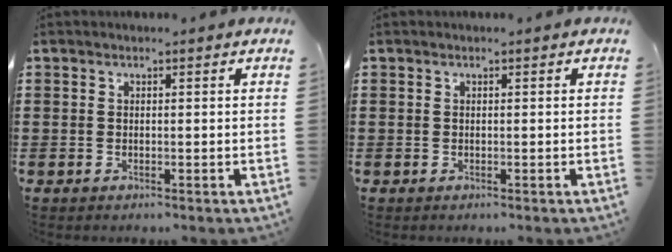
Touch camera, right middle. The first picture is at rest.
{"total": 0.0}